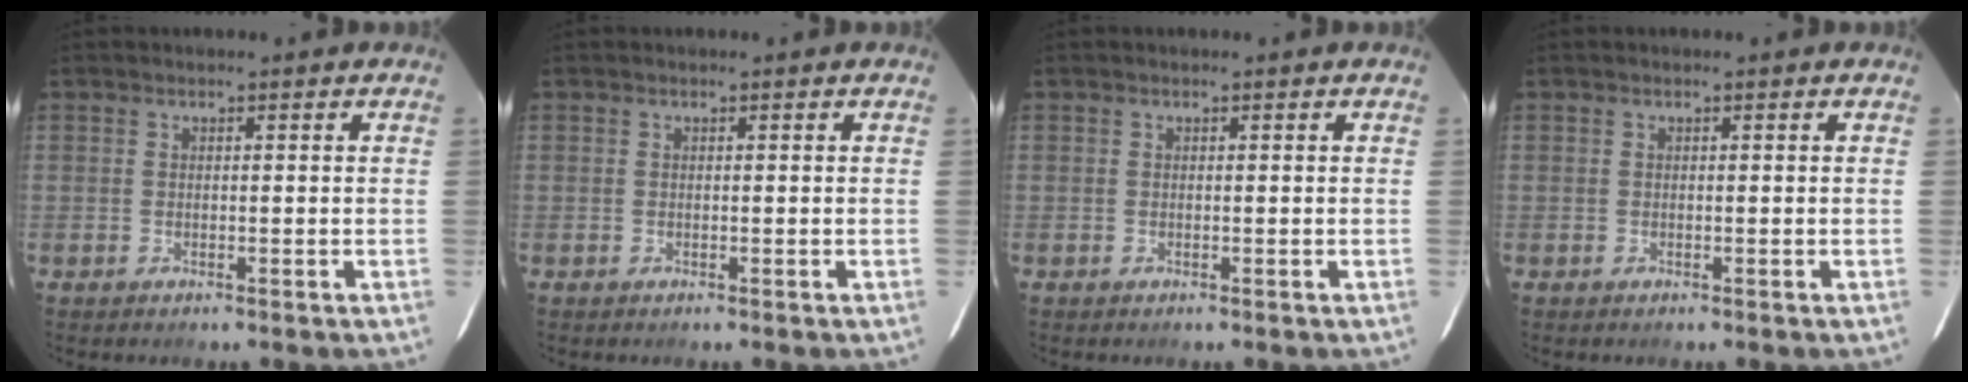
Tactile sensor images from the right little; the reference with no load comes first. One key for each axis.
{"total": 0.0}
{"total": 0.0}
{"total": 0.0}